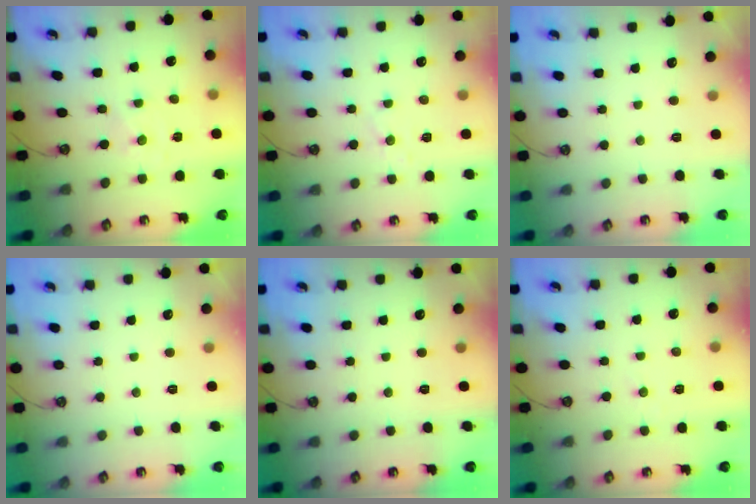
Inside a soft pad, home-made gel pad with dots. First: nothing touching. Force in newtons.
{"total": 5.3, "press": 5.3, "slide": 0.6}
{"total": 0.0}
{"total": 0.0}
{"total": 0.0}
{"total": 1.8, "press": 1.7, "slide": 0.2}